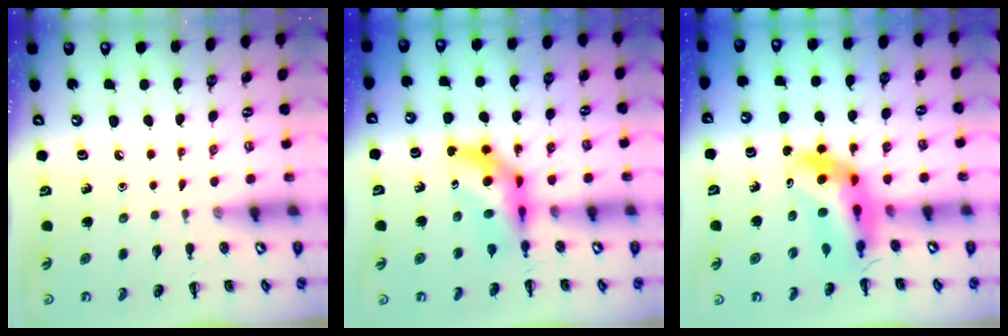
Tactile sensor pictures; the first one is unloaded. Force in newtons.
{"total": 6.7, "press": 6.5, "slide": 2.0}
{"total": 8.7, "press": 8.2, "slide": 3.0}